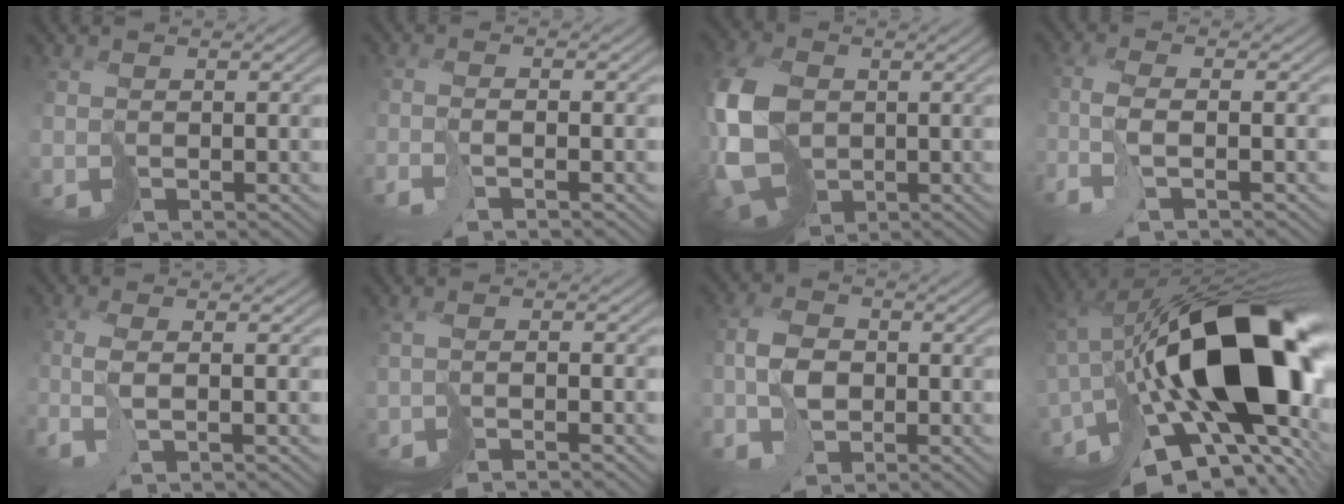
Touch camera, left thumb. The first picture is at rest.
{"total": 2.5, "force": [-1.7, -0.7, 1.6], "torque": [-0.026, 0.005, -0.040]}
{"total": 12.6, "force": [-0.8, 8.8, 9.0], "torque": [-0.239, -0.003, -0.024]}
{"total": 4.3, "force": [-1.9, 0.2, 3.9], "torque": [-0.076, 0.002, -0.051]}
{"total": 3.4, "force": [-0.8, 0.0, 3.3], "torque": [-0.062, 0.006, -0.029]}
{"total": 2.7, "force": [-2.0, -0.6, 1.6], "torque": [-0.023, -0.001, -0.040]}
{"total": 4.8, "force": [-1.4, 3.2, 3.3], "torque": [-0.072, 0.003, -0.036]}
{"total": 21.1, "force": [-4.0, 10.5, 17.9], "torque": [-0.292, -0.036, -0.052]}